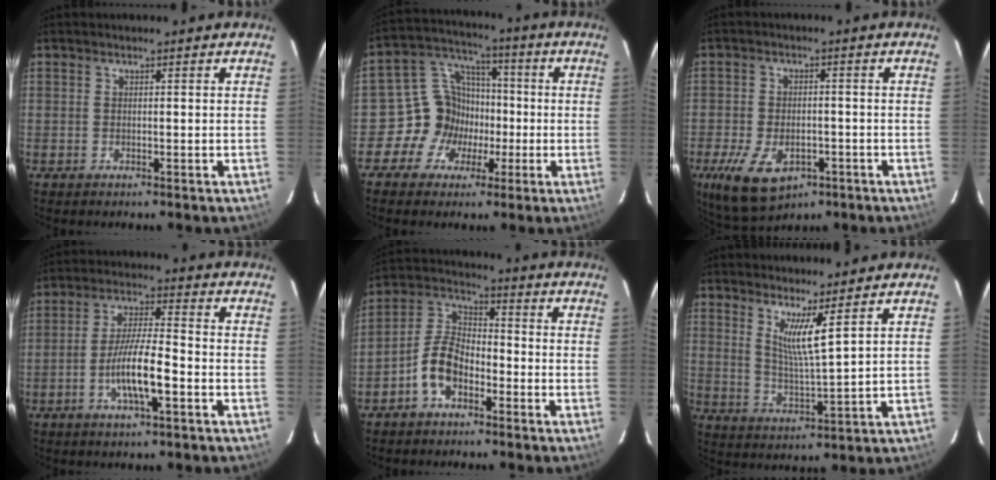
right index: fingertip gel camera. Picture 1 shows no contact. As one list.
[{"total": 10.2, "force": [-3.4, 9.3, 2.3], "torque": [-0.048, 0.043, -0.057]}, {"total": 11.9, "force": [-5.8, 7.2, 7.6], "torque": [-0.175, -0.024, -0.087]}, {"total": 9.0, "force": [-3.6, 1.3, 8.2], "torque": [-0.159, -0.002, -0.066]}, {"total": 7.9, "force": [-4.3, 4.4, 5.0], "torque": [-0.111, 0.023, -0.085]}, {"total": 6.4, "force": [4.1, -0.4, 5.0], "torque": [-0.090, -0.015, 0.074]}]